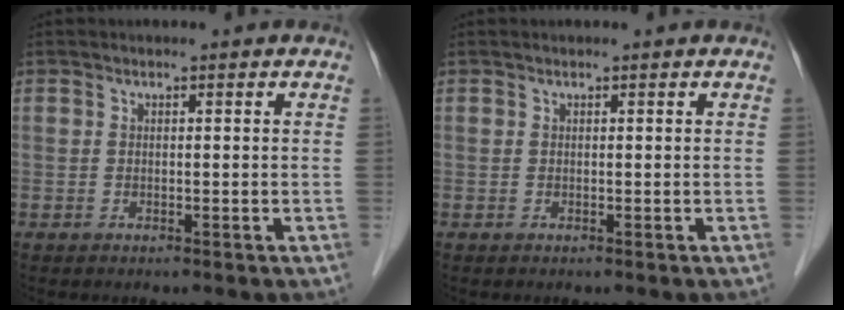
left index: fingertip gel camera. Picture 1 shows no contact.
{"total": 0.0}